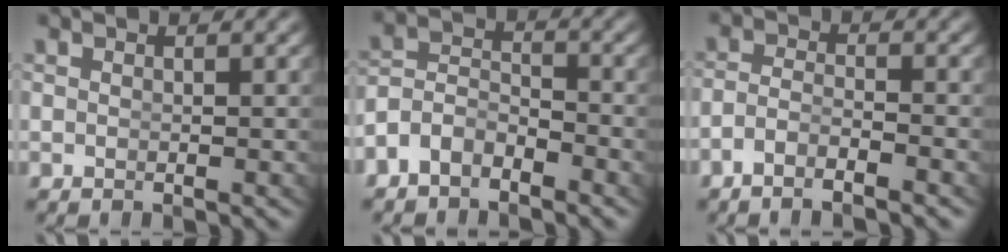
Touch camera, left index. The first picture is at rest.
{"total": 5.1, "force": [-2.9, 3.9, 1.7], "torque": [-0.044, -0.023, -0.049]}
{"total": 3.2, "force": [-2.6, 1.1, 1.6], "torque": [-0.040, -0.015, -0.041]}